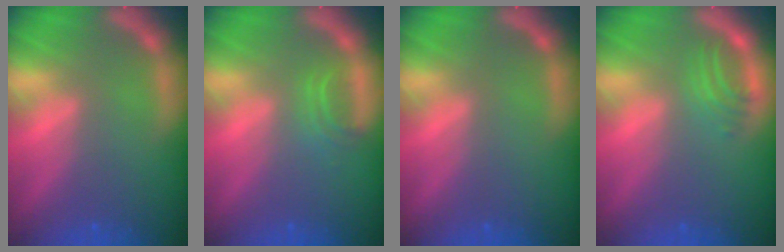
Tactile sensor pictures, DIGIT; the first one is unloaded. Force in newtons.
{"total": 1.9}
{"total": 0.0}
{"total": 2.5}